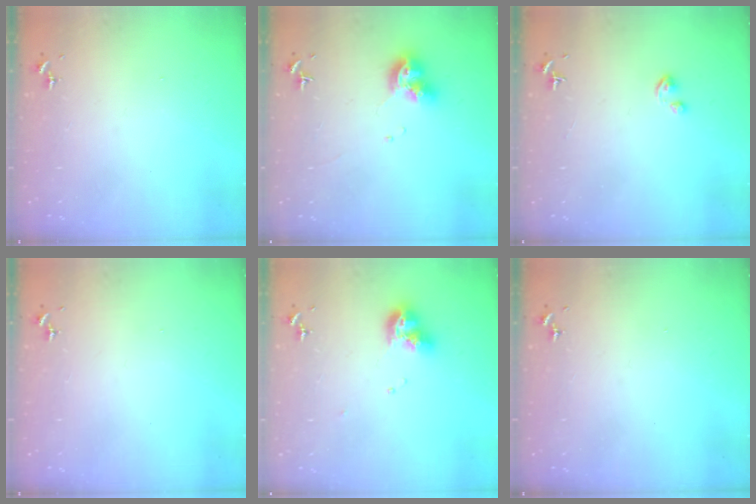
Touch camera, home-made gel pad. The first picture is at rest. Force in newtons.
{"total": 9.3, "press": 9.3, "slide": 1.1}
{"total": 1.9, "press": 1.9, "slide": 0.2}
{"total": 0.0}
{"total": 9.7, "press": 9.6, "slide": 1.1}
{"total": 0.0}